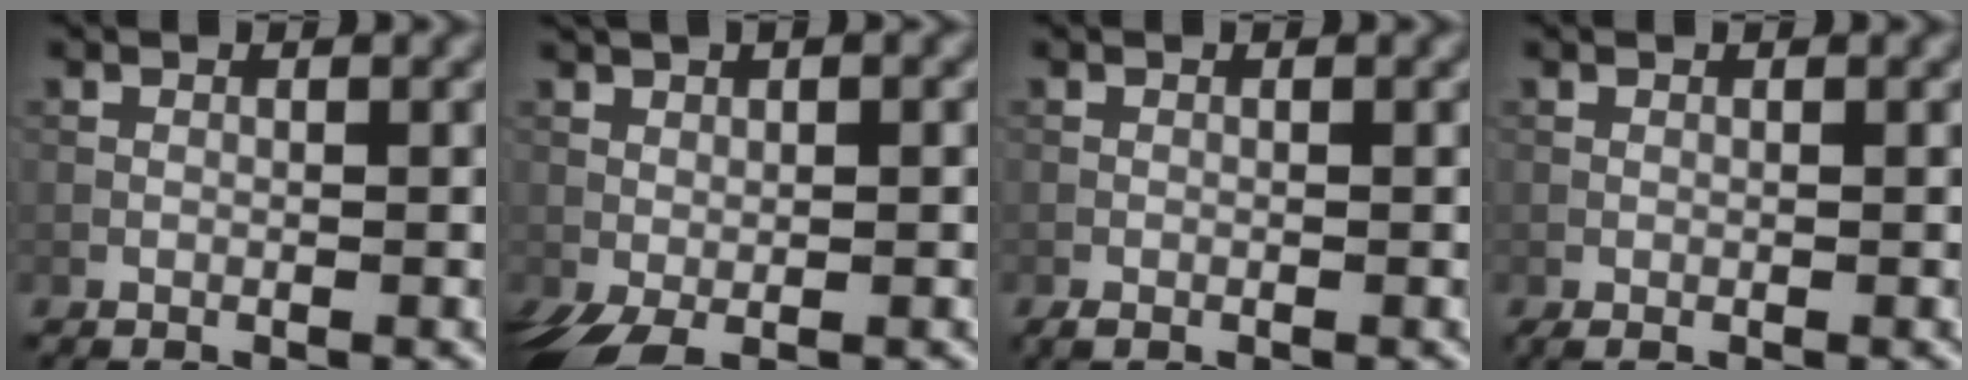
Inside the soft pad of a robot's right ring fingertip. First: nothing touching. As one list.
[{"total": 4.2, "force": [-0.7, 1.6, 3.8], "torque": [-0.076, 0.007, -0.011]}, {"total": 0.5, "force": [-0.4, 0.3, 0.1], "torque": [-0.001, -0.003, -0.008]}, {"total": 0.0}]